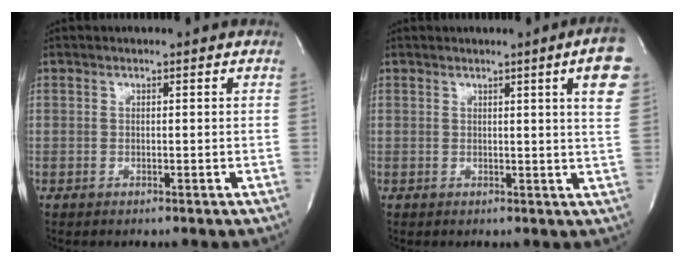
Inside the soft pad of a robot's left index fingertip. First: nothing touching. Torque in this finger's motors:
{"motor_torque": [0.54, -0.31, 0.12, 0.06]}